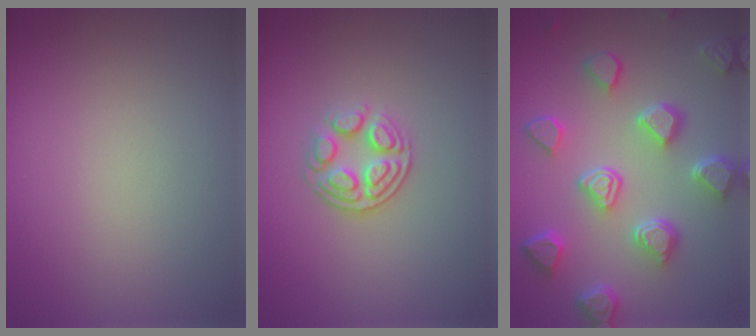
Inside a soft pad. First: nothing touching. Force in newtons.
{"total": 3.2, "press": 2.6, "slide": 2.0}
{"total": 6.6, "press": 5.2, "slide": 3.9}